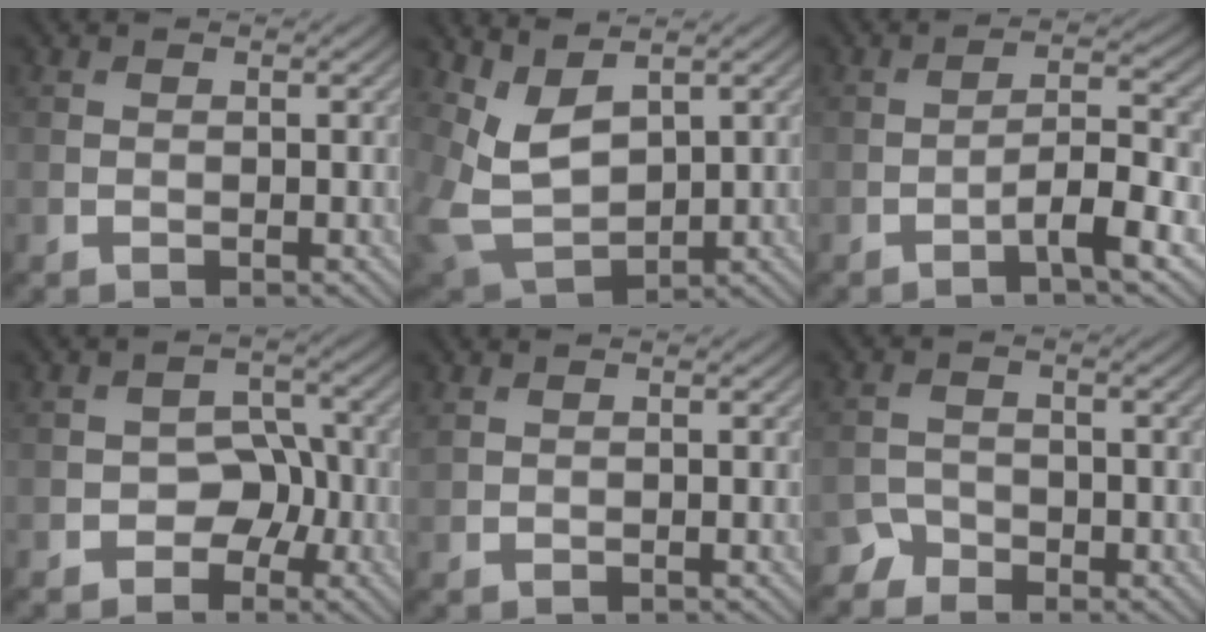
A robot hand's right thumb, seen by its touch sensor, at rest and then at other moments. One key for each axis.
{"total": 6.4, "fx": 3.4, "fy": 3.3, "fz": 4.4, "tx": -0.117, "ty": -0.012, "tz": 0.068}
{"total": 4.8, "fx": -2.5, "fy": 0.7, "fz": 4.0, "tx": -0.067, "ty": 0.011, "tz": -0.054}
{"total": 4.4, "fx": -2.0, "fy": 3.3, "fz": 2.1, "tx": -0.015, "ty": 0.015, "tz": -0.042}
{"total": 0.8, "fx": 0.6, "fy": 0.4, "fz": 0.4, "tx": -0.015, "ty": 0.001, "tz": 0.015}
{"total": 2.5, "fx": -2.0, "fy": 1.4, "fz": 0.0, "tx": 0.007, "ty": 0.004, "tz": -0.043}